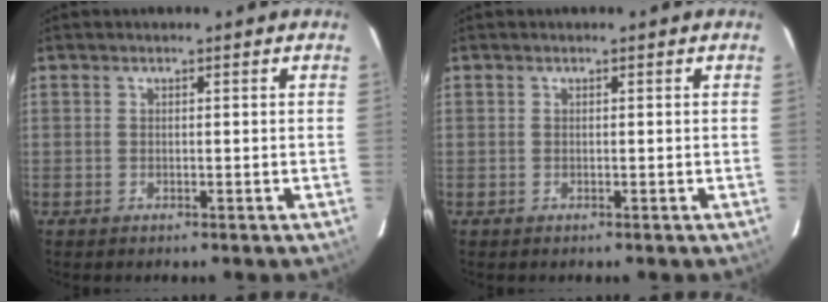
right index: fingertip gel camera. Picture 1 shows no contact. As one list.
[{"total": 0.0}]